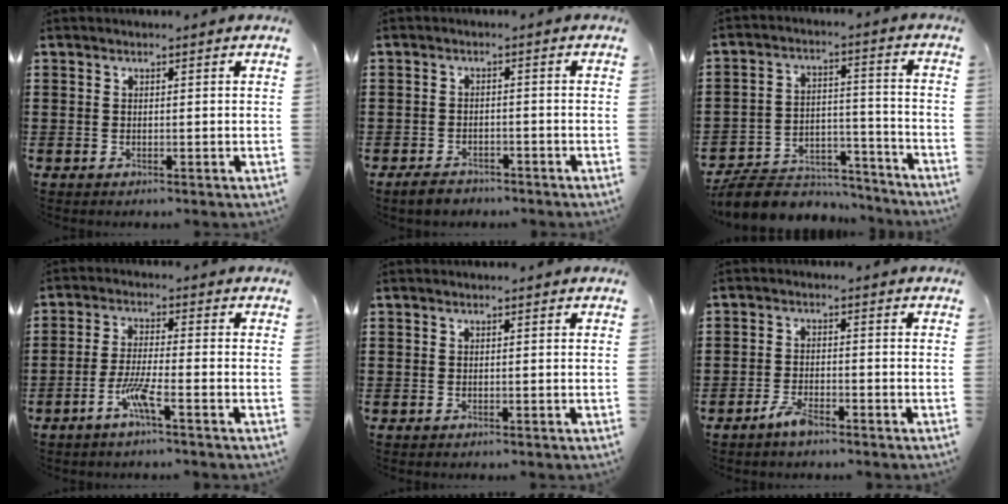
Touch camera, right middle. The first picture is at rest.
{"total": 2.1, "force": [-1.9, 0.8, 0.3], "torque": [-0.013, 0.004, -0.041]}
{"total": 8.2, "force": [-7.8, 2.1, 1.5], "torque": [-0.026, 0.024, -0.151]}
{"total": 5.1, "force": [-3.0, 0.4, 4.1], "torque": [-0.089, -0.007, -0.058]}
{"total": 0.0}
{"total": 3.0, "force": [-2.6, 0.9, 1.3], "torque": [-0.030, 0.004, -0.051]}